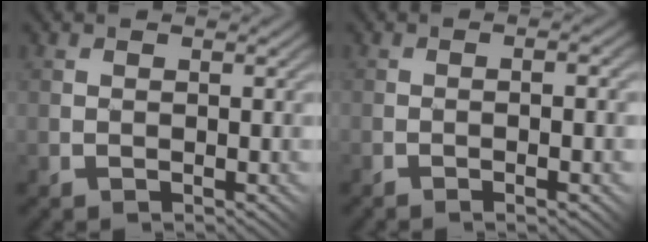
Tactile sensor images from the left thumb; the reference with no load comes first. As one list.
[{"total": 5.0, "force": [-1.8, 0.8, 4.6], "torque": [-0.060, 0.002, -0.018]}]